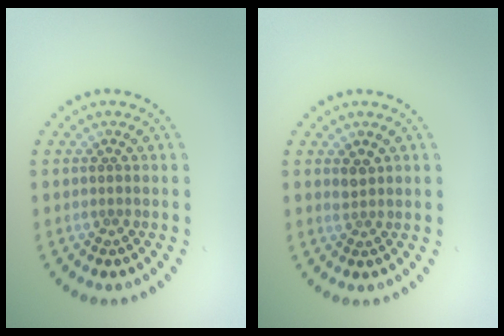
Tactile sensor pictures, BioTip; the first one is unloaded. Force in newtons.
{"total": 1.2, "press": 1.0, "slide": 0.8}